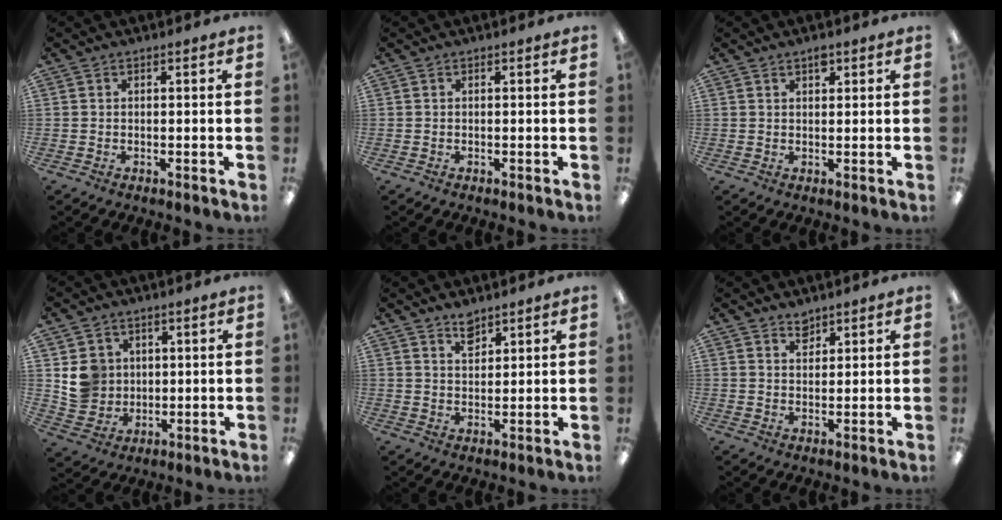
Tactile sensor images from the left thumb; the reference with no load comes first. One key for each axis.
{"total": 0.0}
{"total": 2.0, "fx": 1.5, "fy": 1.0, "fz": 0.9, "tx": -0.004, "ty": -0.007, "tz": 0.023}
{"total": 7.8, "fx": 2.1, "fy": 7.3, "fz": 1.5, "tx": -0.023, "ty": 0.000, "tz": 0.047}
{"total": 4.1, "fx": 3.4, "fy": 1.8, "fz": 1.4, "tx": -0.010, "ty": -0.022, "tz": 0.059}
{"total": 2.9, "fx": 2.6, "fy": 1.3, "fz": 0.5, "tx": 0.003, "ty": -0.017, "tz": 0.046}